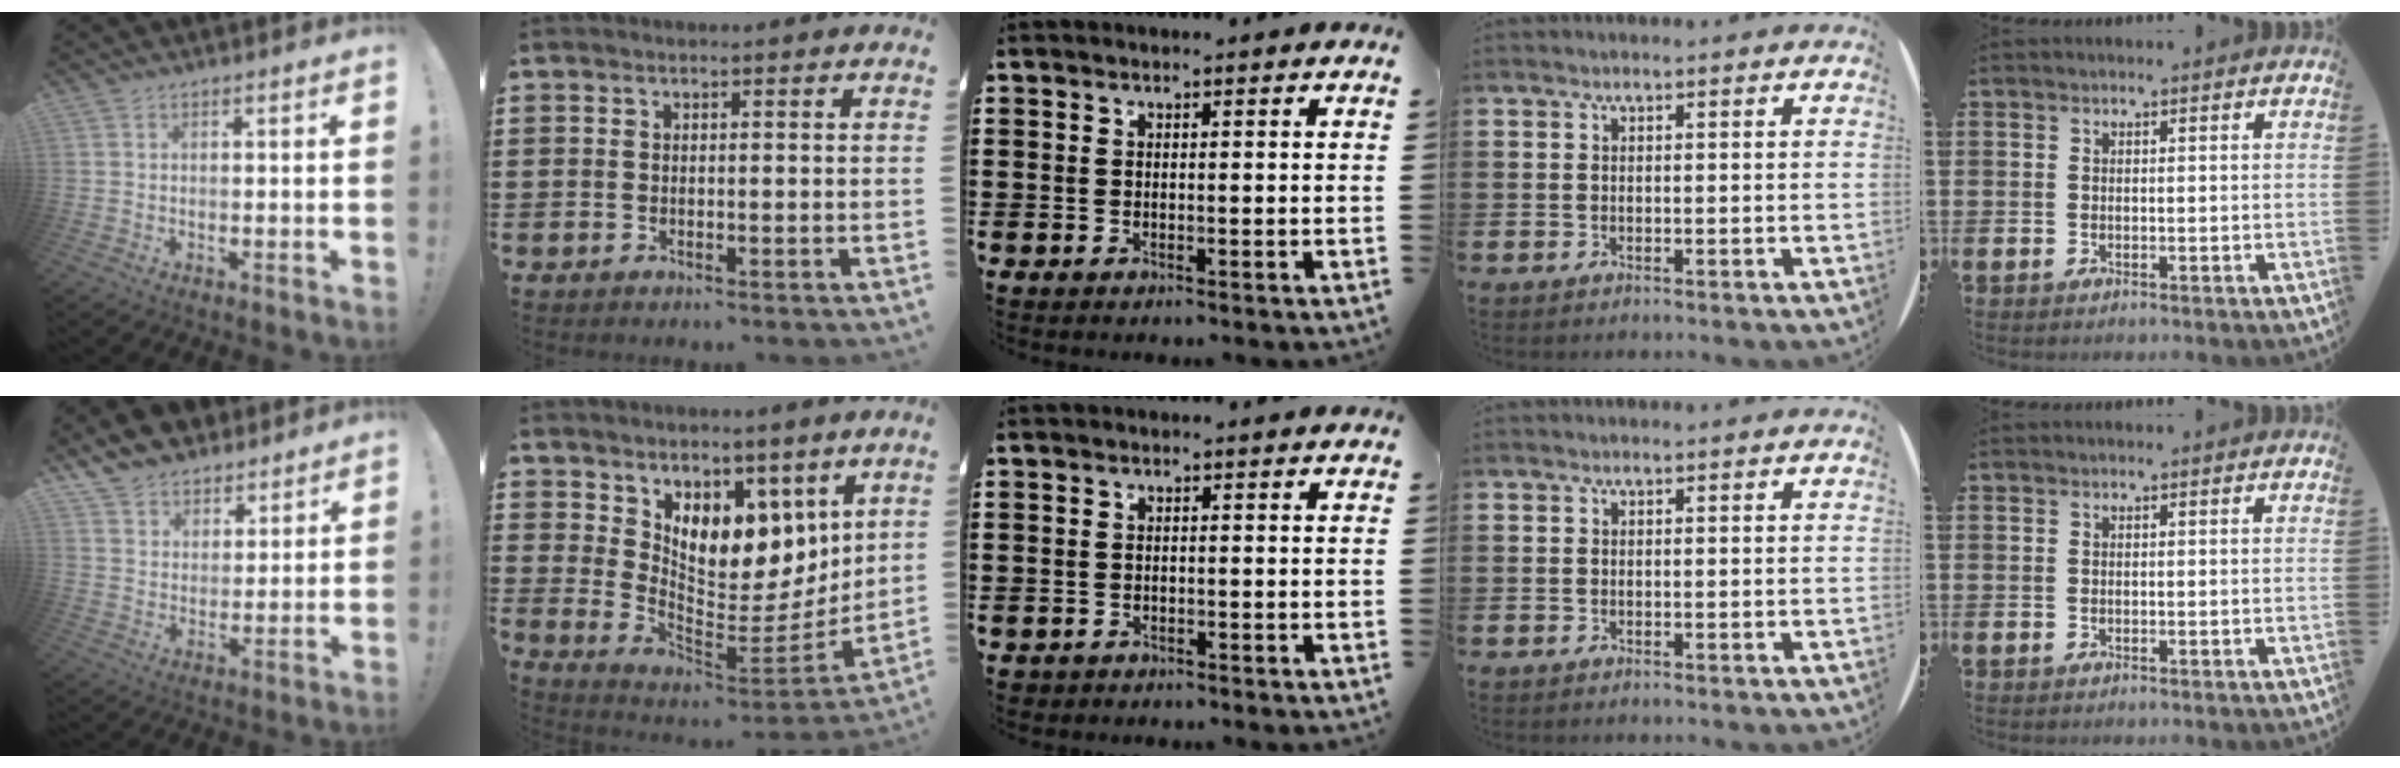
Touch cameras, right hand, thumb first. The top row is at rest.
{"thumb": {"total": 9.3, "force": [7.6, 5.2, 1.3], "torque": [-0.025, -0.065, 0.150]}, "index": {"total": 7.7, "force": [5.2, 5.0, 2.8], "torque": [-0.070, -0.052, 0.097]}, "middle": {"total": 0.8, "force": [-0.8, 0.3, 0.0], "torque": [-0.003, 0.001, -0.017]}}